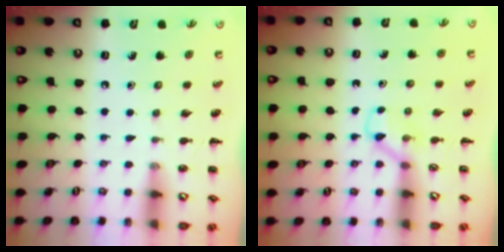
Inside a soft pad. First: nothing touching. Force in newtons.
{"total": 3.0, "press": 2.8, "slide": 0.9}